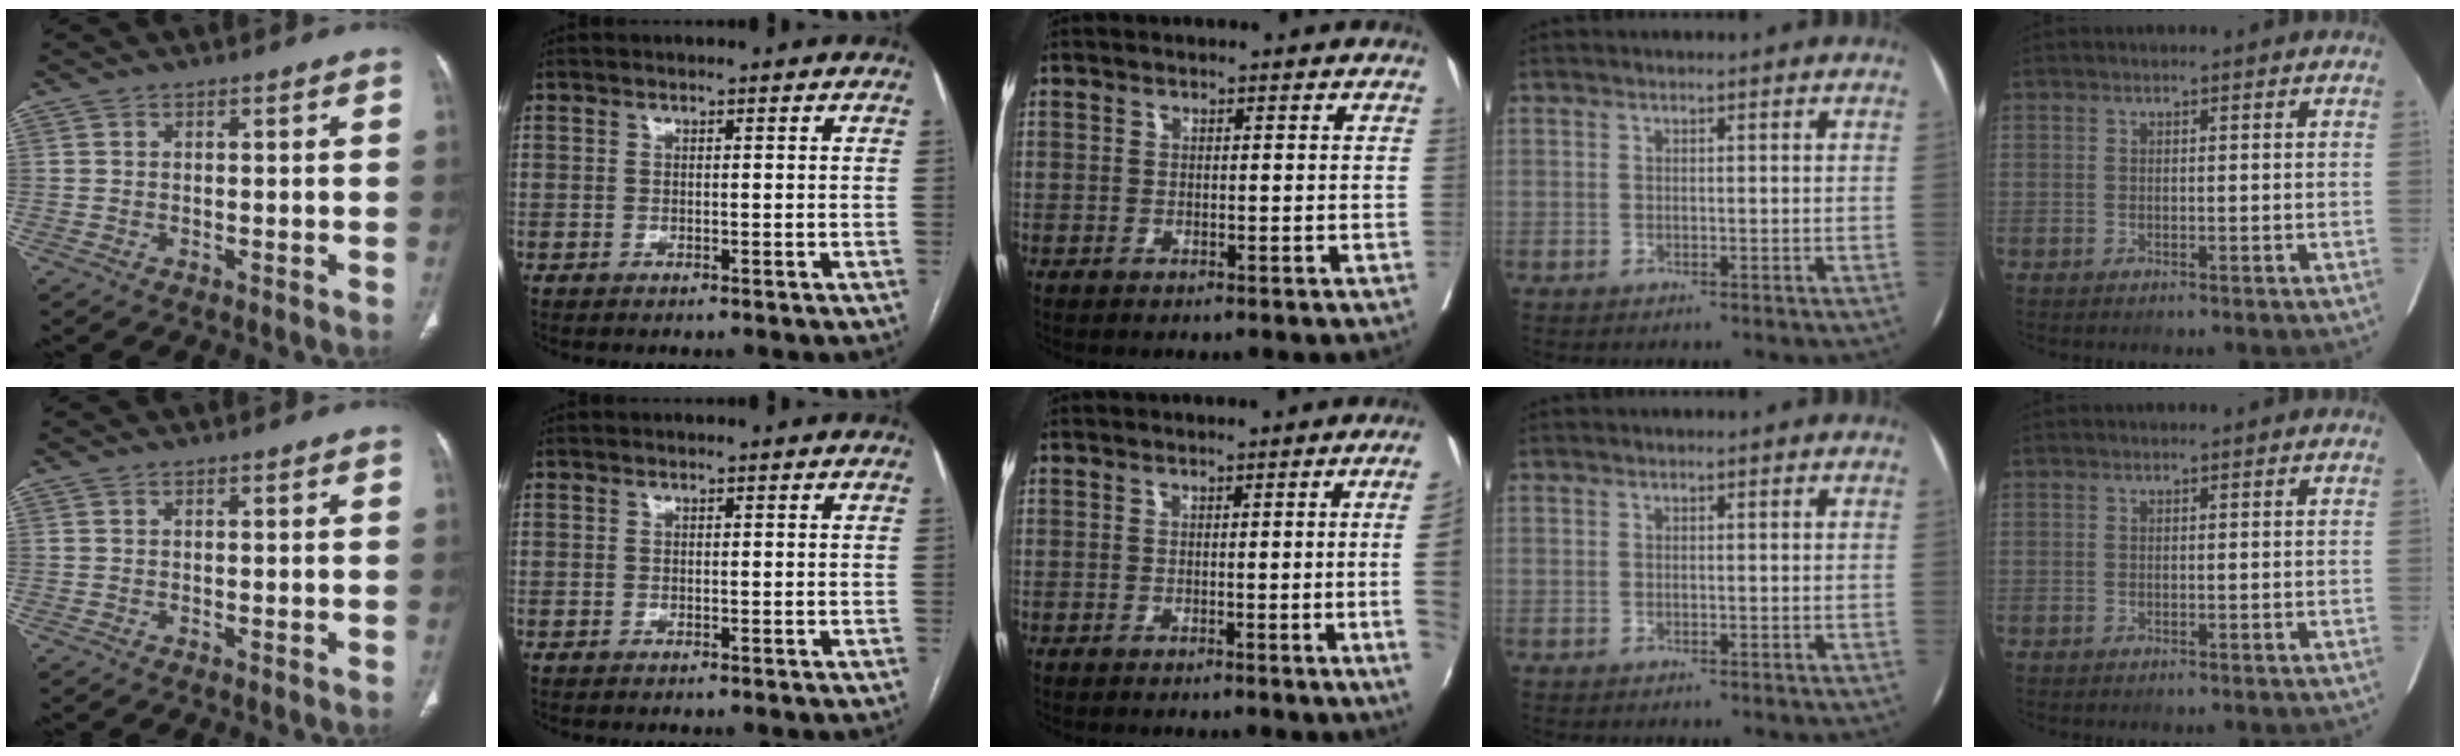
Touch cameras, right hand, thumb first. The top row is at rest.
{"middle": {"total": 6.4, "force": [-0.9, -2.0, 5.9], "torque": [-0.057, -0.012, -0.013]}}